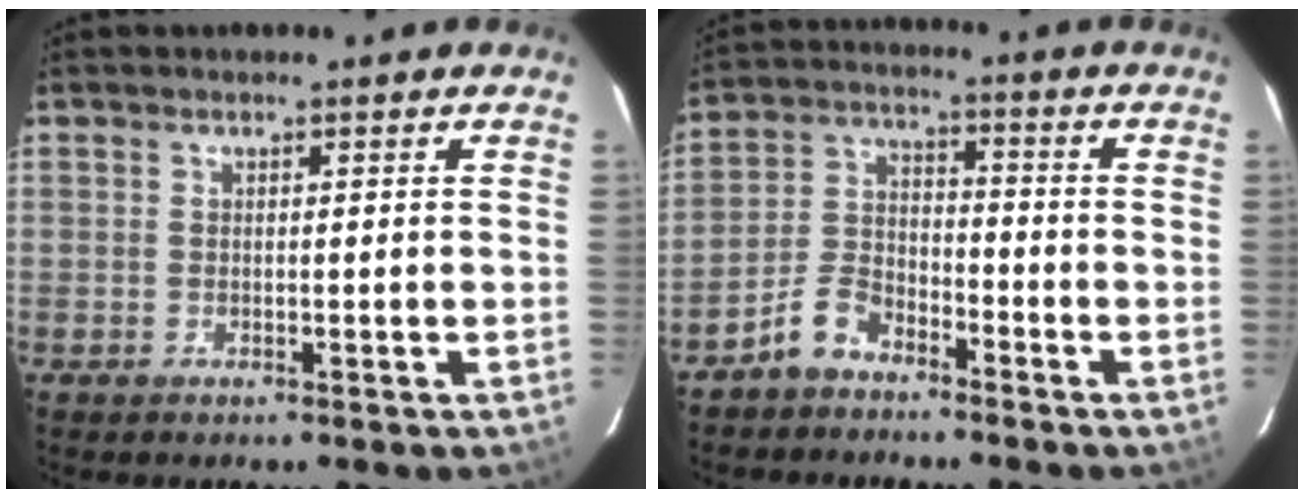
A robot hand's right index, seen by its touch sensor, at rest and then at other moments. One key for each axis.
{"total": 5.7, "fx": -4.4, "fy": 2.9, "fz": 2.2, "tx": -0.052, "ty": 0.006, "tz": -0.088}